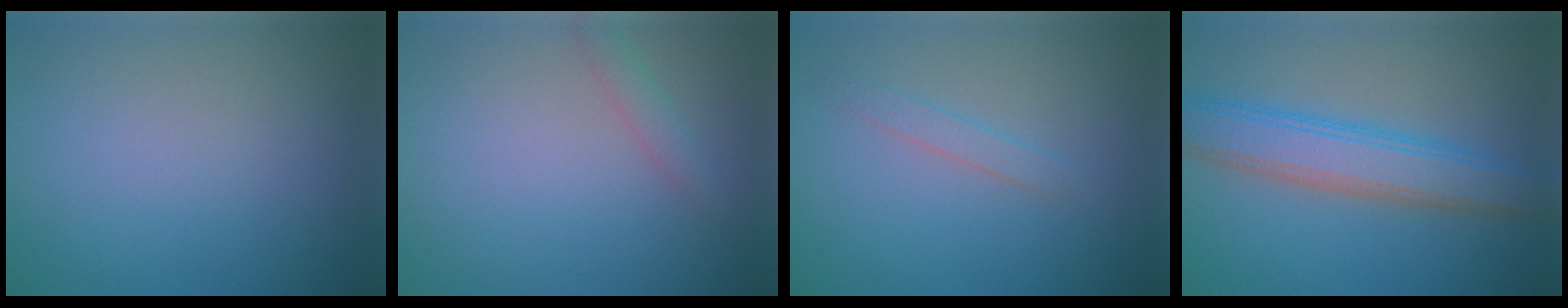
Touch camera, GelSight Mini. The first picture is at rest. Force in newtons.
{"total": 1.3, "press": 1.3, "slide": 0.1}
{"total": 1.2, "press": 1.2, "slide": 0.1}
{"total": 6.0, "press": 6.0, "slide": 0.1}